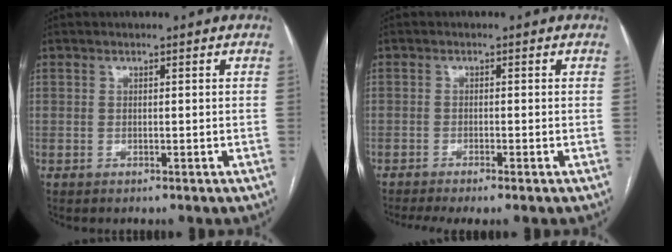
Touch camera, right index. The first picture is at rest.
{"total": 4.4, "force": [-3.1, 0.4, 3.1], "torque": [-0.048, -0.006, -0.053]}